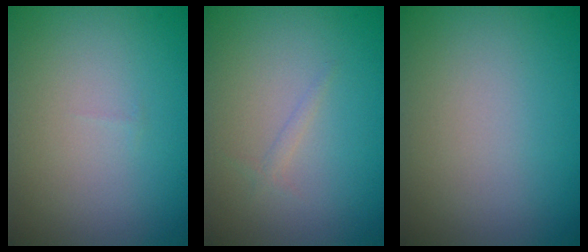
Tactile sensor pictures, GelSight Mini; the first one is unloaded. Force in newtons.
{"total": 0.7, "press": 0.7, "slide": 0.1}
{"total": 0.0}